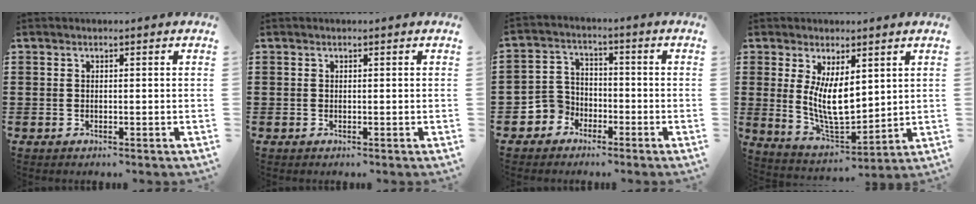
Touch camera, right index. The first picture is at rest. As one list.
[{"total": 0.0}, {"total": 4.6, "force": [-2.6, 3.8, 0.7], "torque": [-0.042, 0.000, -0.054]}, {"total": 8.2, "force": [1.7, 3.6, 7.2], "torque": [-0.143, -0.012, 0.030]}]